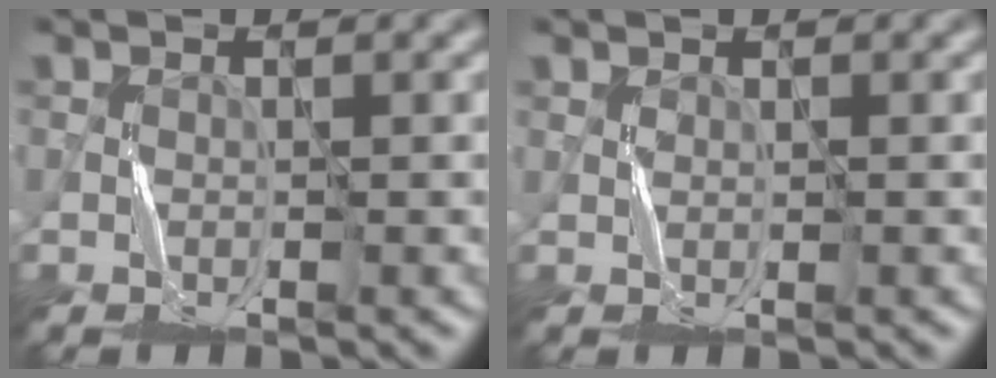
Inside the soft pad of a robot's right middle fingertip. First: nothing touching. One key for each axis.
{"total": 0.5, "fx": 0.4, "fy": 0.3, "fz": 0.1, "tx": -0.006, "ty": -0.001, "tz": 0.011}